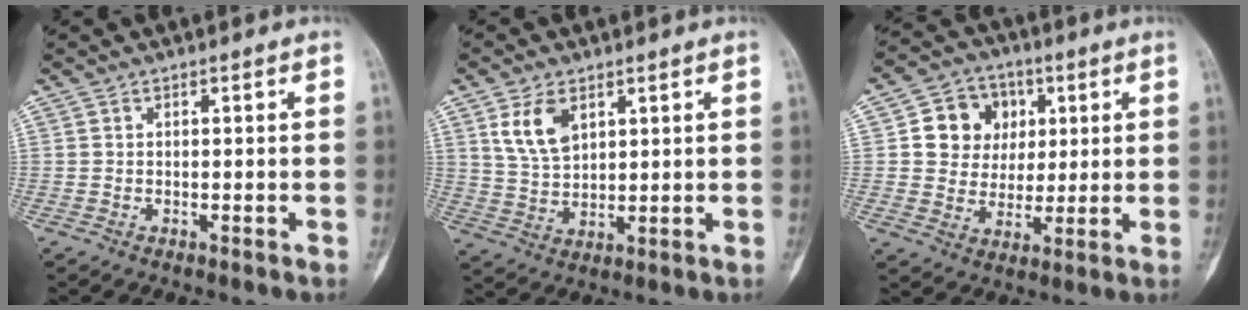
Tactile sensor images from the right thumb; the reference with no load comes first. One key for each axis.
{"total": 7.5, "fx": 3.5, "fy": 4.4, "fz": 5.0, "tx": -0.083, "ty": -0.015, "tz": 0.076}
{"total": 10.8, "fx": 2.8, "fy": 9.6, "fz": 4.1, "tx": -0.018, "ty": -0.001, "tz": 0.046}